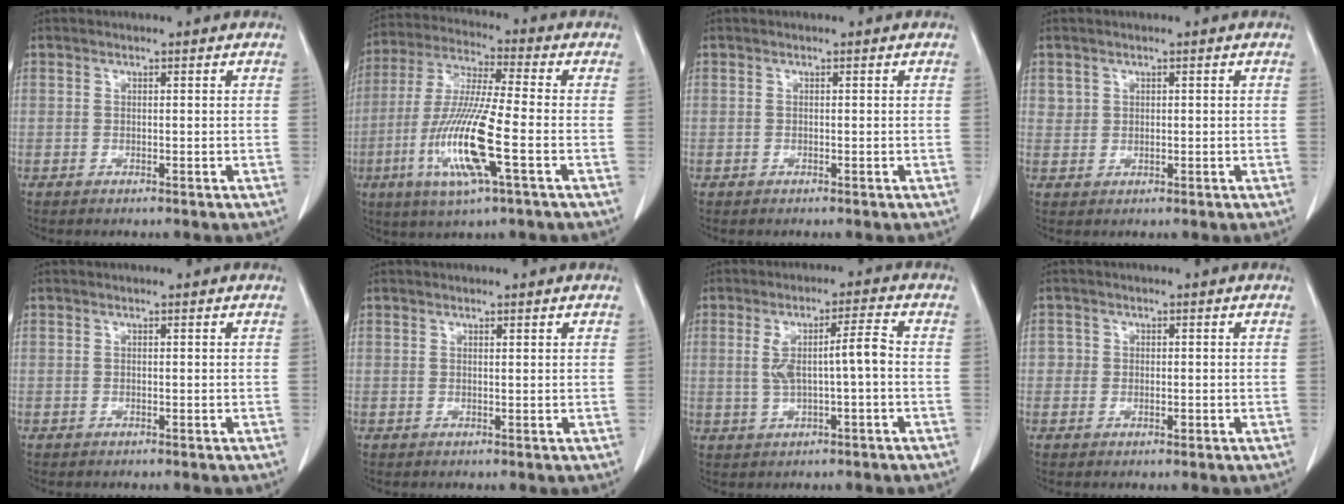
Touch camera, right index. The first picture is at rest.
{"total": 14.8, "force": [-4.4, 0.9, 14.1], "torque": [-0.293, -0.016, -0.085]}
{"total": 0.0}
{"total": 1.6, "force": [0.8, 1.4, 0.1], "torque": [0.012, 0.001, 0.008]}
{"total": 0.0}
{"total": 0.5, "force": [0.5, 0.0, 0.3], "torque": [-0.006, -0.002, 0.007]}
{"total": 6.2, "force": [-0.1, 0.7, 6.2], "torque": [-0.116, 0.018, 0.004]}
{"total": 1.8, "force": [-0.2, 1.7, 0.6], "torque": [-0.001, 0.006, -0.005]}